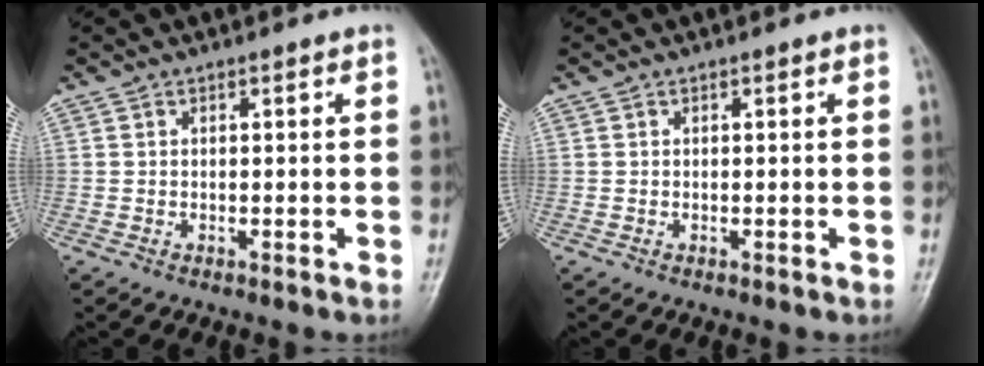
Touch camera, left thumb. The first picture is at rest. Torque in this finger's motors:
{"motor_torque": [0.00, 0.00, -0.07, 0.08, 0.00]}